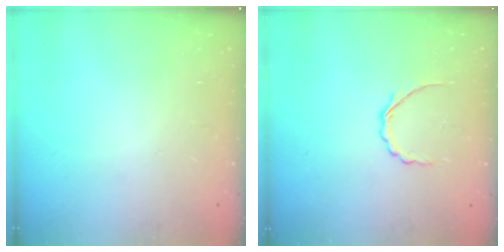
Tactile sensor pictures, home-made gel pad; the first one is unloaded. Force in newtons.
{"total": 3.6, "press": 3.4, "slide": 1.2}